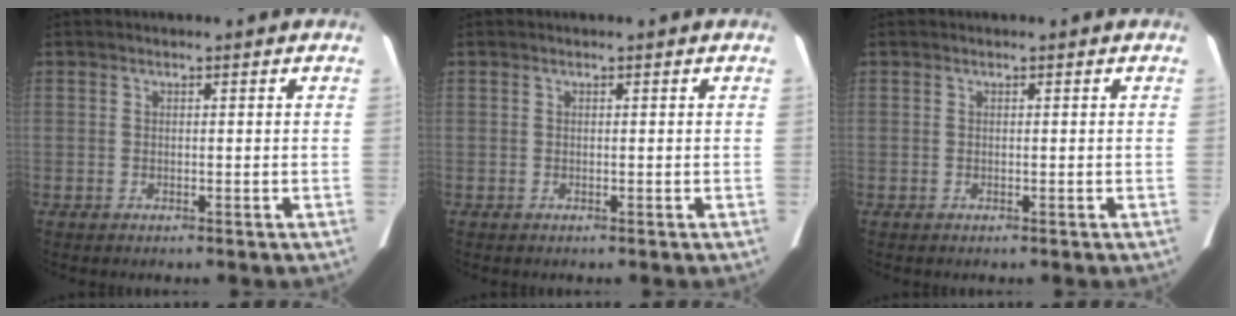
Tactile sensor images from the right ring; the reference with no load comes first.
{"total": 0.0}
{"total": 0.0}